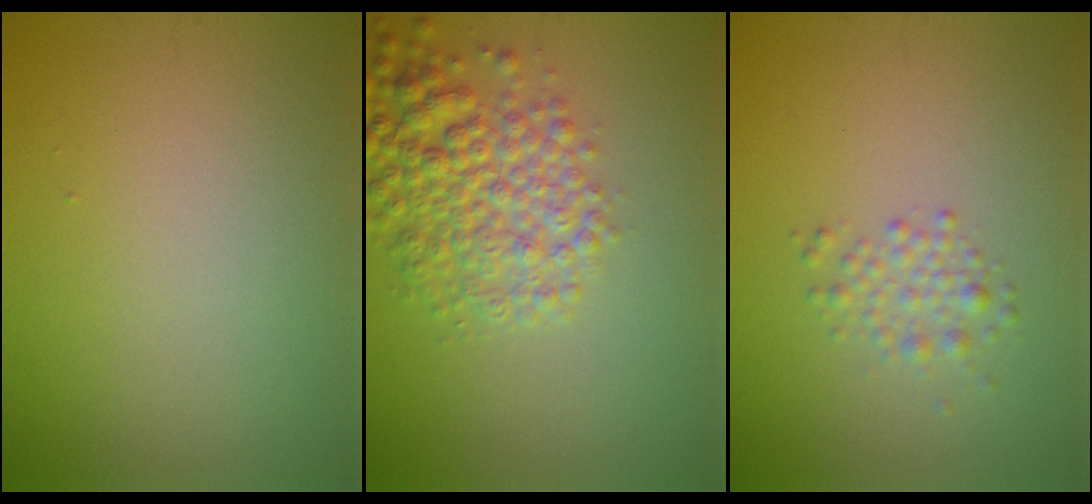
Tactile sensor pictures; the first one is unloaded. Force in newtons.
{"total": 5.7, "press": 5.7, "slide": 0.2}
{"total": 1.8, "press": 1.8, "slide": 0.1}